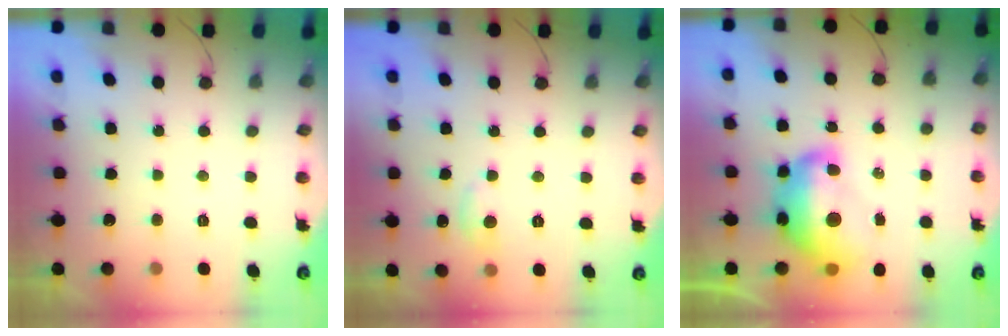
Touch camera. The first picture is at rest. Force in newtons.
{"total": 5.5, "press": 5.4, "slide": 0.8}
{"total": 17.6, "press": 17.6, "slide": 1.5}